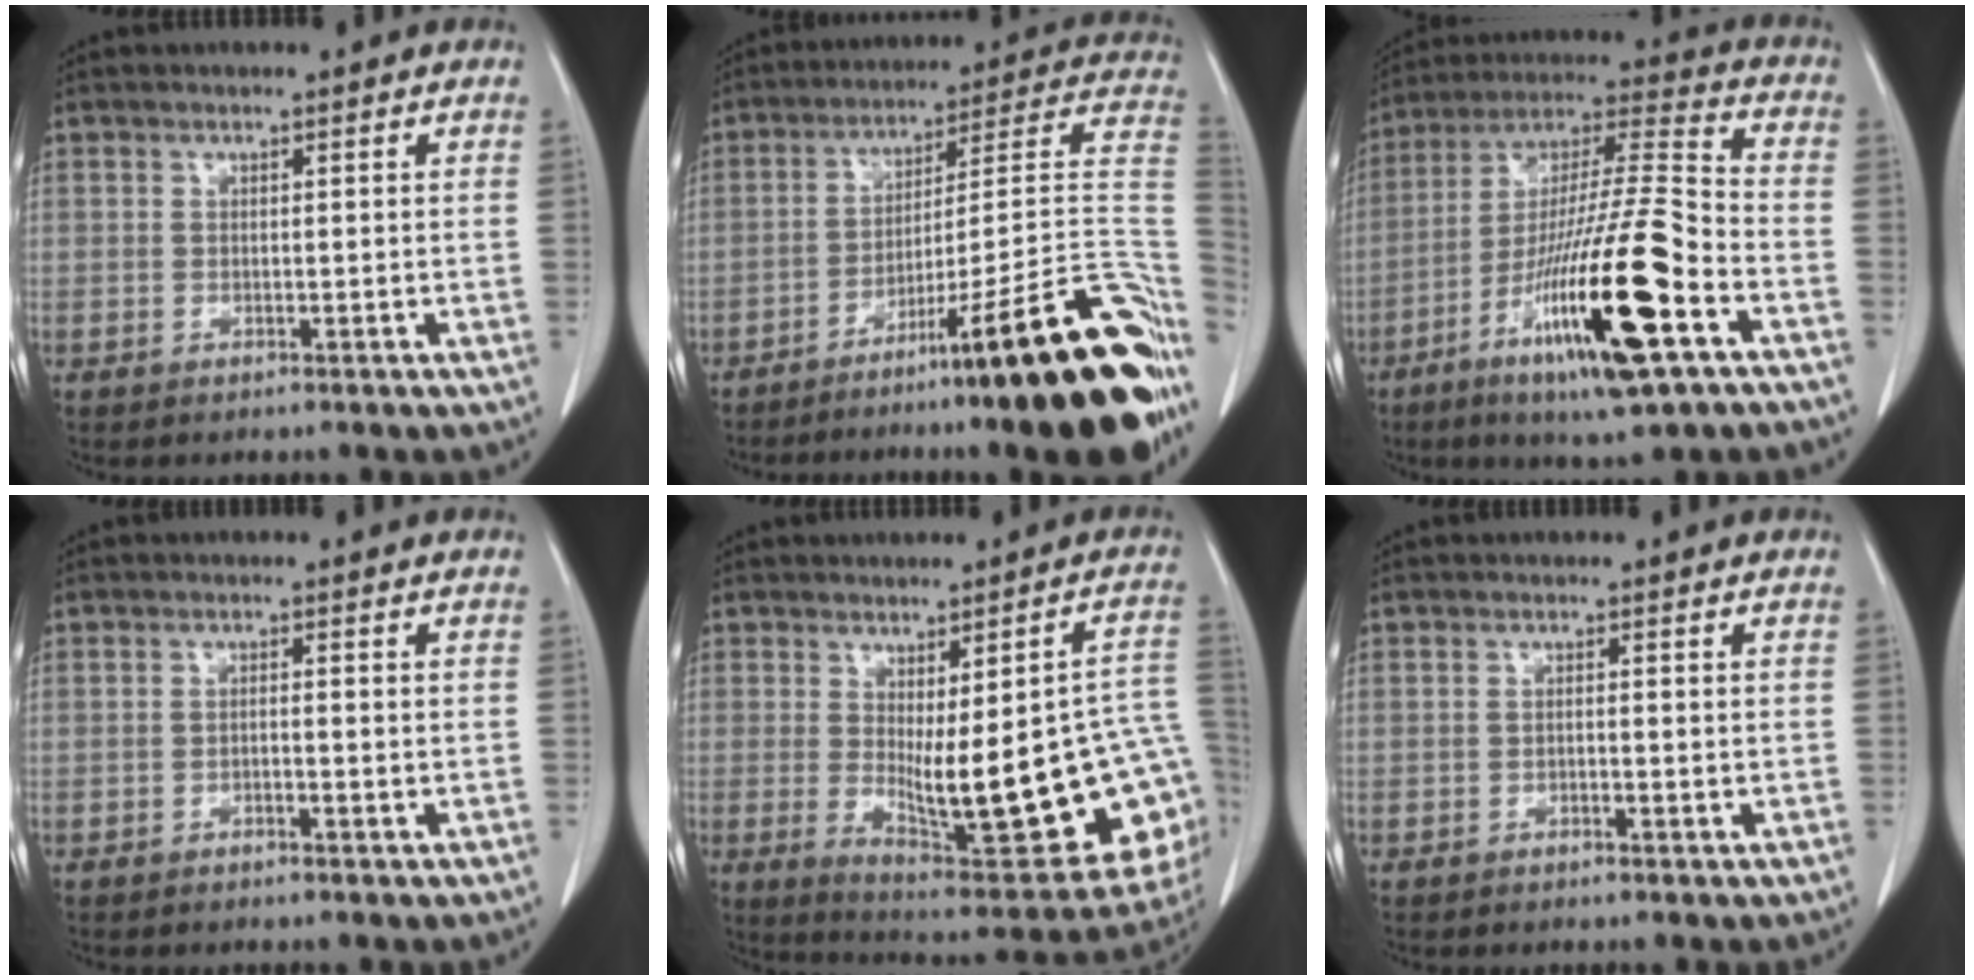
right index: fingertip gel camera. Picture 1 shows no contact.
{"total": 27.6, "force": [-14.9, 2.4, 23.1], "torque": [-0.194, 0.025, -0.219]}
{"total": 22.3, "force": [-9.5, 1.6, 20.1], "torque": [-0.361, -0.031, -0.168]}
{"total": 0.8, "force": [-0.5, 0.1, 0.7], "torque": [-0.011, 0.006, -0.007]}
{"total": 23.7, "force": [-2.9, 5.8, 22.8], "torque": [-0.218, -0.004, -0.014]}
{"total": 0.6, "force": [-0.3, 0.1, 0.5], "torque": [-0.010, 0.005, -0.002]}